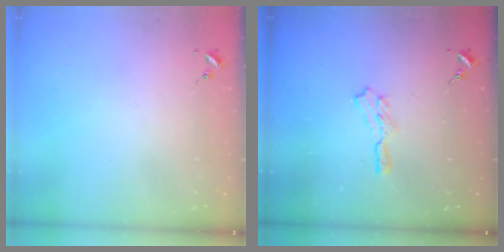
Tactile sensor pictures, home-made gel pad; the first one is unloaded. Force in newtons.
{"total": 5.5, "press": 5.5, "slide": 0.6}